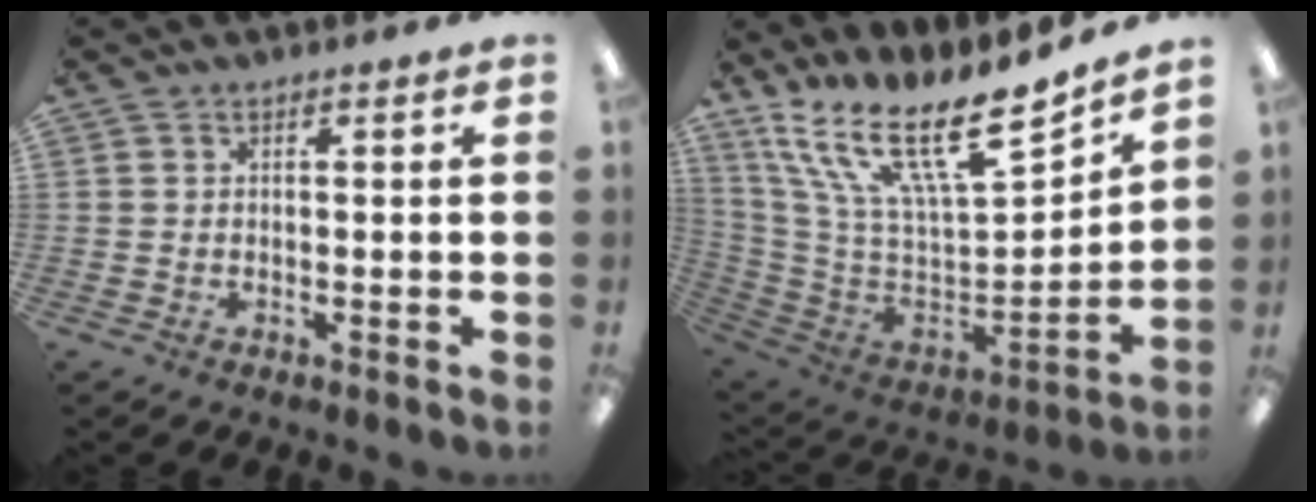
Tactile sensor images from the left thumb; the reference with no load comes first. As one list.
[{"total": 21.1, "force": [14.4, 7.0, 13.8], "torque": [-0.243, -0.105, 0.250]}]